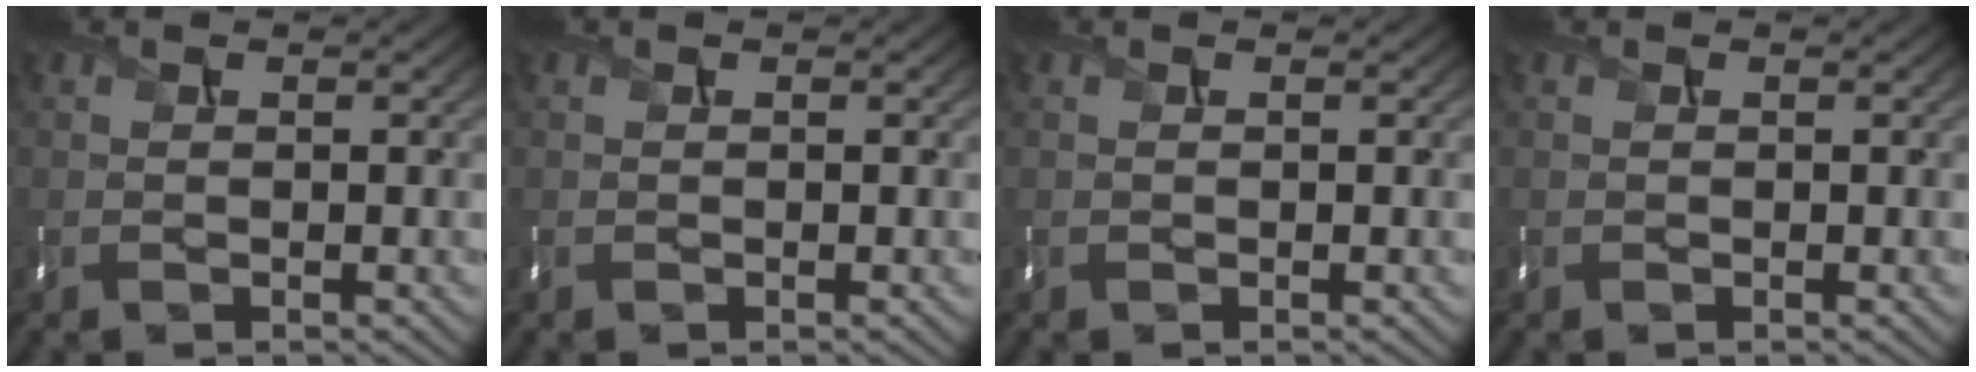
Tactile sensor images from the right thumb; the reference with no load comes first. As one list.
[{"total": 0.0}, {"total": 0.0}, {"total": 0.0}]